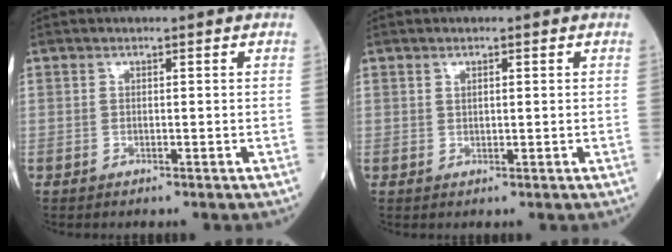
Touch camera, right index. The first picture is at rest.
{"total": 0.8, "force": [0.5, 0.3, 0.6], "torque": [-0.010, 0.000, 0.008]}